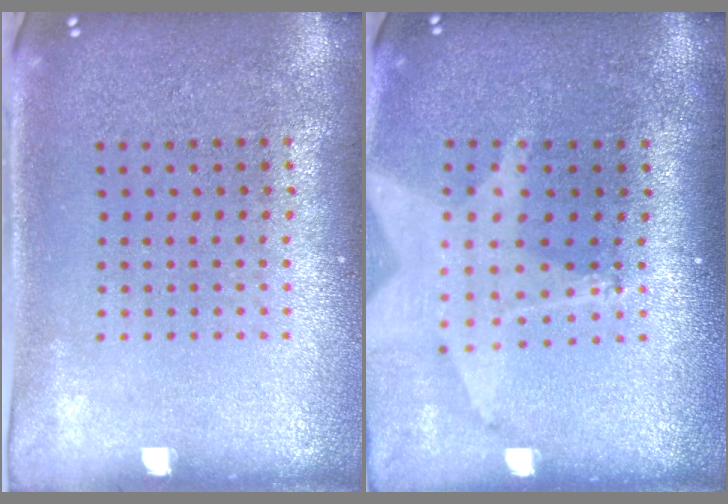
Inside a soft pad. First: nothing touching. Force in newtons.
{"total": 2.0, "press": 1.5, "slide": 1.3}